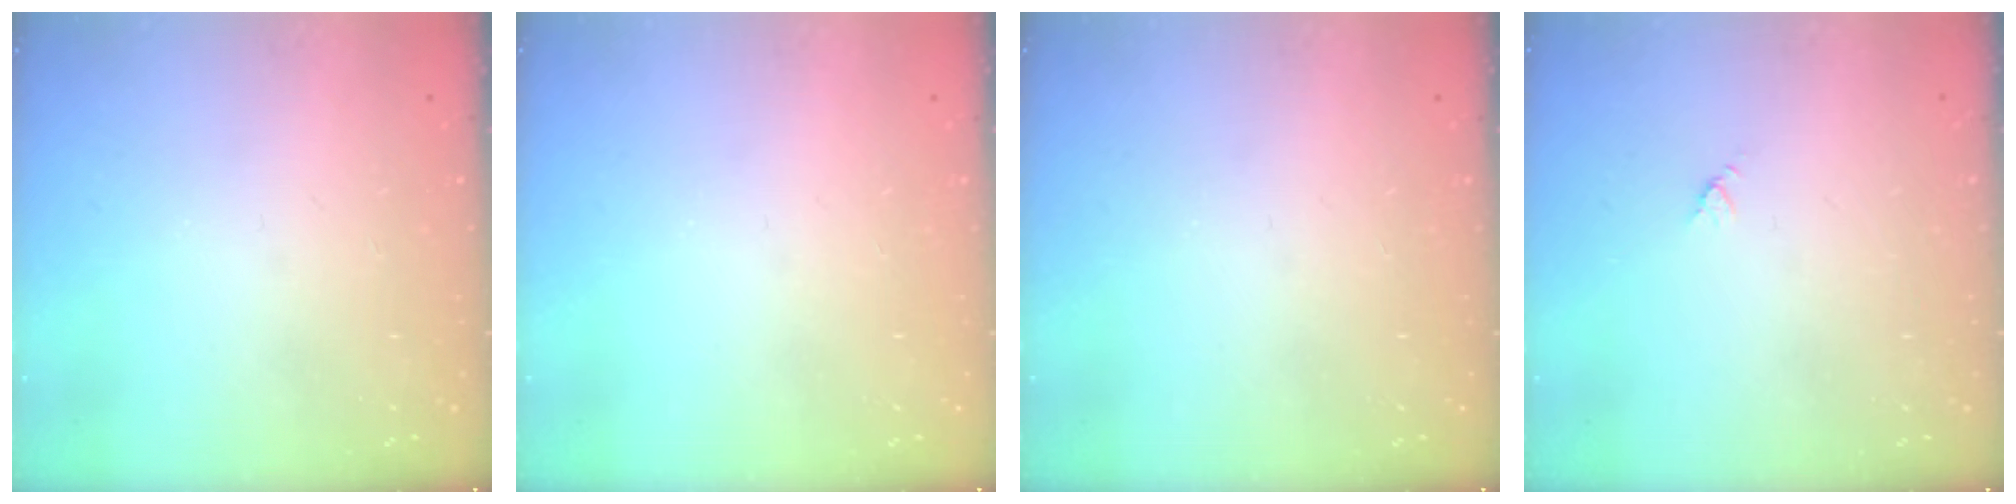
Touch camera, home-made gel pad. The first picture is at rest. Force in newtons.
{"total": 0.0}
{"total": 0.0}
{"total": 2.9, "press": 2.9, "slide": 0.3}